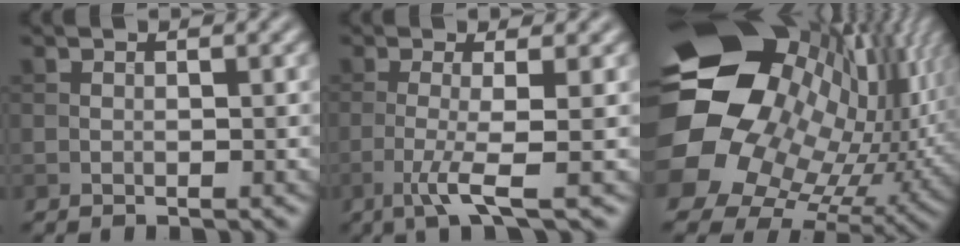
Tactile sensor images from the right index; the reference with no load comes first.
{"total": 3.9, "force": [-1.4, 0.6, 3.7], "torque": [-0.068, -0.004, -0.037]}
{"total": 21.1, "force": [2.5, 16.8, 12.7], "torque": [-0.232, -0.007, 0.034]}